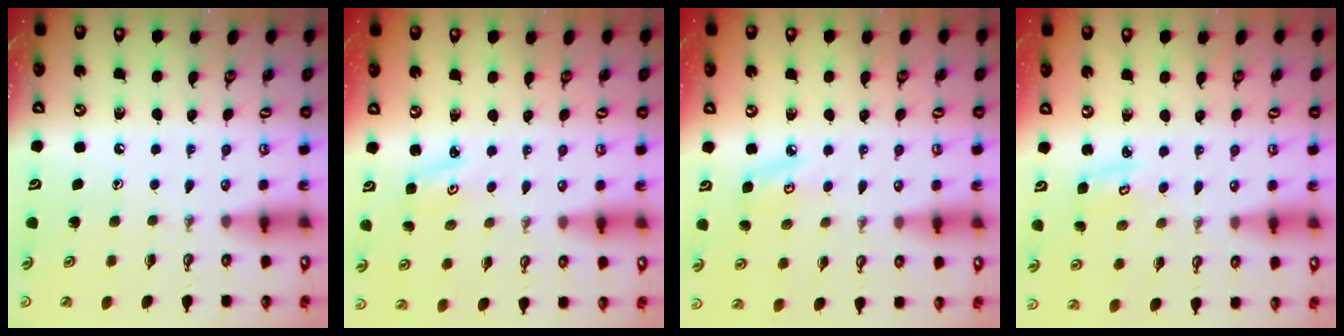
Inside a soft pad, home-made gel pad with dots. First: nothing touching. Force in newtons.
{"total": 2.2, "press": 2.2, "slide": 0.3}
{"total": 4.8, "press": 4.7, "slide": 0.5}
{"total": 3.3, "press": 3.3, "slide": 0.3}